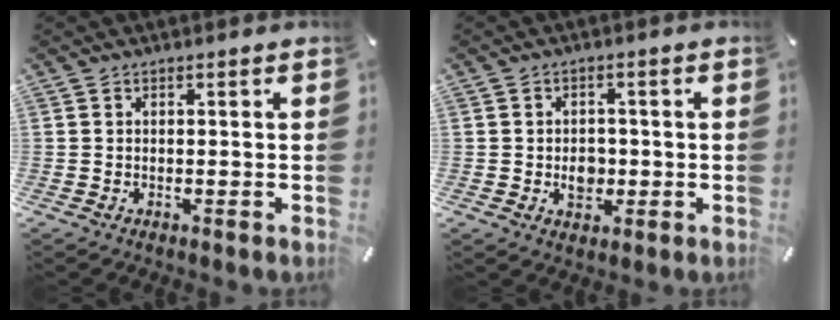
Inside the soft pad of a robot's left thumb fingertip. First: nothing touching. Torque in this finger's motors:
{"motor_torque": [0.11, 1.23, 0.19, 0.12, 0.15]}